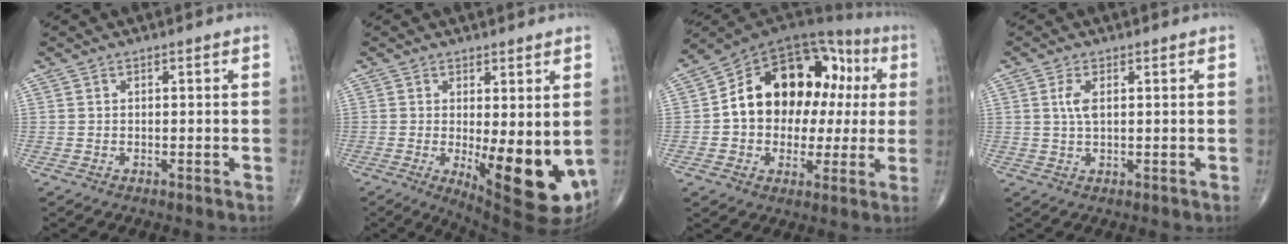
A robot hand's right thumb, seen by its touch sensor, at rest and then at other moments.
{"total": 14.1, "force": [-2.0, 4.9, 13.0], "torque": [-0.175, -0.031, -0.012]}
{"total": 21.1, "force": [1.8, 14.9, 14.8], "torque": [-0.182, 0.050, 0.028]}
{"total": 2.8, "force": [0.7, 1.1, 2.5], "torque": [-0.058, 0.002, 0.014]}